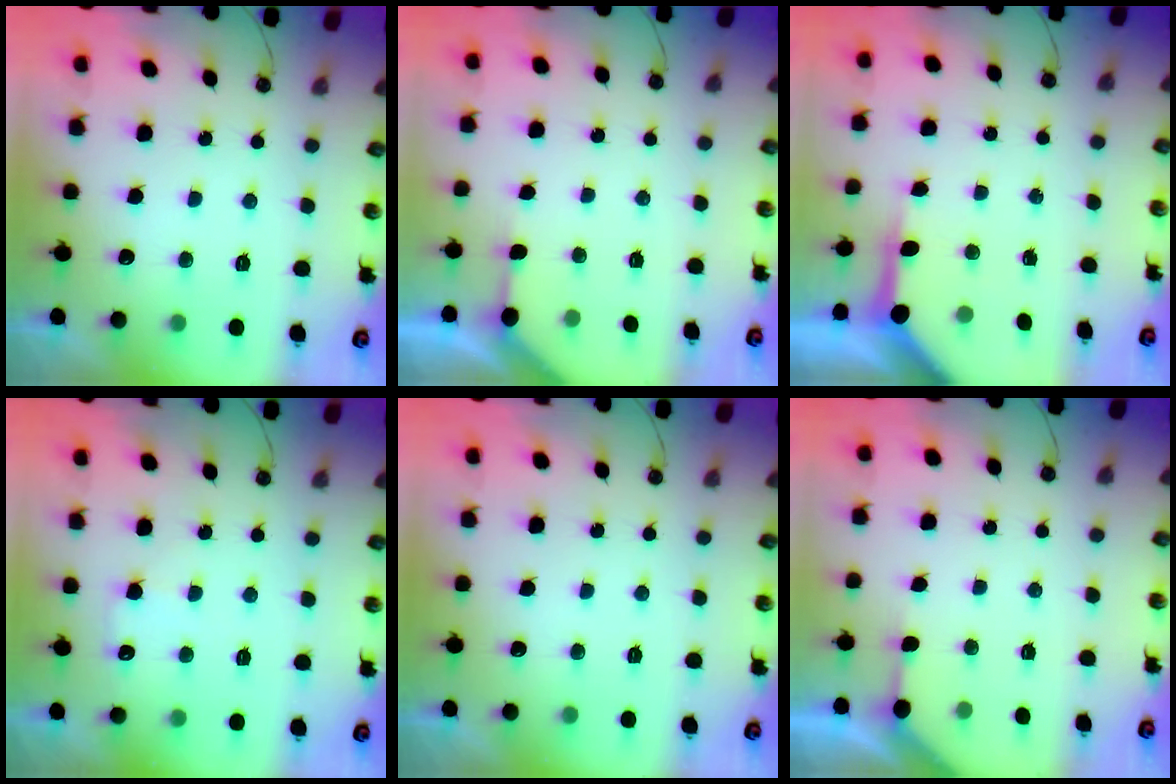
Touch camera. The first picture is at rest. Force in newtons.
{"total": 2.0, "press": 2.0, "slide": 0.2}
{"total": 7.1, "press": 7.1, "slide": 0.4}
{"total": 3.9, "press": 3.9, "slide": 0.5}
{"total": 0.0}
{"total": 2.0, "press": 2.0, "slide": 0.2}